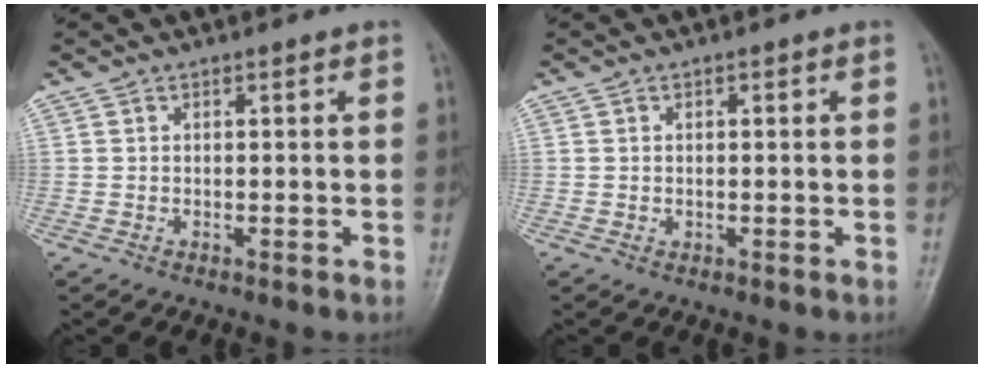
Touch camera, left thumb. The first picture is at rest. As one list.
[{"total": 0.5, "force": [0.0, 0.5, 0.2], "torque": [0.002, 0.001, 0.000]}]